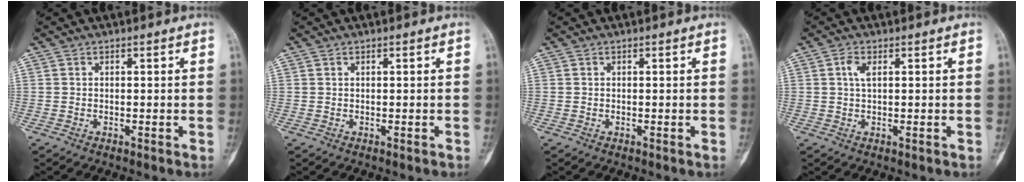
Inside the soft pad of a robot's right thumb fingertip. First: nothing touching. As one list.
[{"total": 0.0}, {"total": 0.0}, {"total": 2.5, "force": [0.6, 1.1, 2.2], "torque": [-0.049, 0.001, 0.011]}]